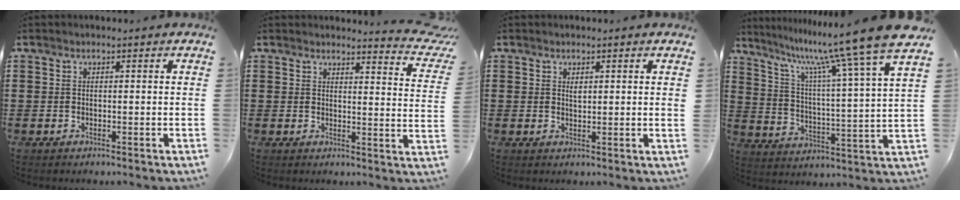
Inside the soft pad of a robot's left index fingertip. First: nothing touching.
{"total": 3.8, "force": [3.6, 0.1, 1.3], "torque": [-0.025, -0.023, 0.060]}
{"total": 1.4, "force": [0.7, 0.2, 1.1], "torque": [-0.016, -0.002, 0.011]}
{"total": 12.2, "force": [10.2, -1.2, 6.5], "torque": [-0.150, -0.072, 0.156]}